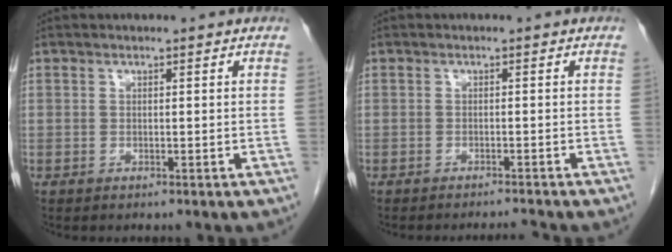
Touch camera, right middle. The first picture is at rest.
{"total": 2.5, "force": [-2.3, -1.0, 0.1], "torque": [0.000, -0.009, -0.033]}